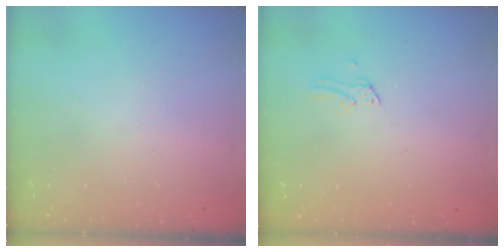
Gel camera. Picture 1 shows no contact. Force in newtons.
{"total": 0.0}